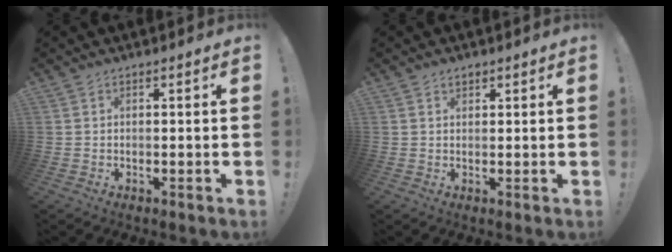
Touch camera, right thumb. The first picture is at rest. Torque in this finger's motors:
{"motor_torque": [-0.21, 0.12, 0.16, -0.03, 0.00]}